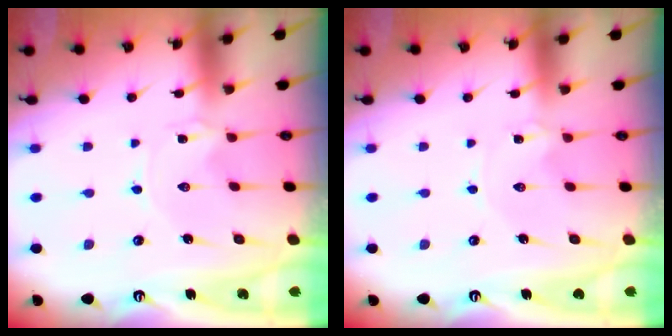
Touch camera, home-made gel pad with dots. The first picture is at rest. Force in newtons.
{"total": 0.0}